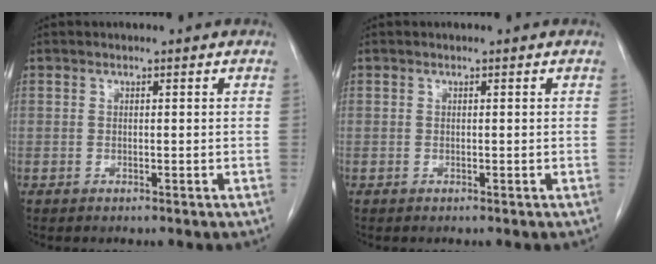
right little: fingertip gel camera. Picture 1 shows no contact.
{"total": 0.0}